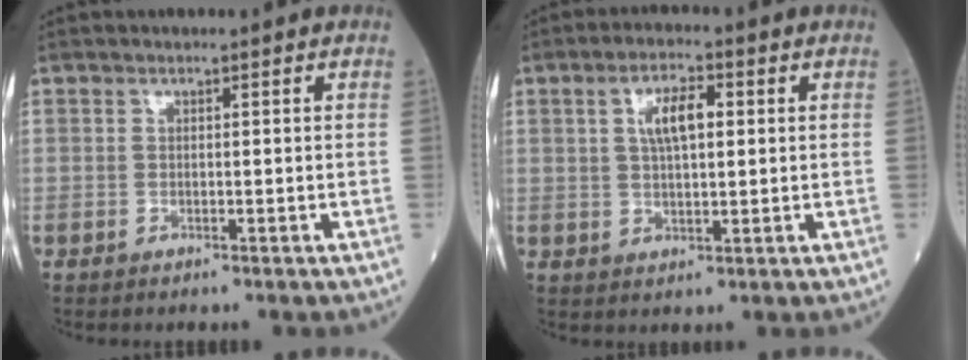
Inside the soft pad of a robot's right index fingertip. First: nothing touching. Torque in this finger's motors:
{"motor_torque": [0.20, 0.01, 0.12, 0.06]}